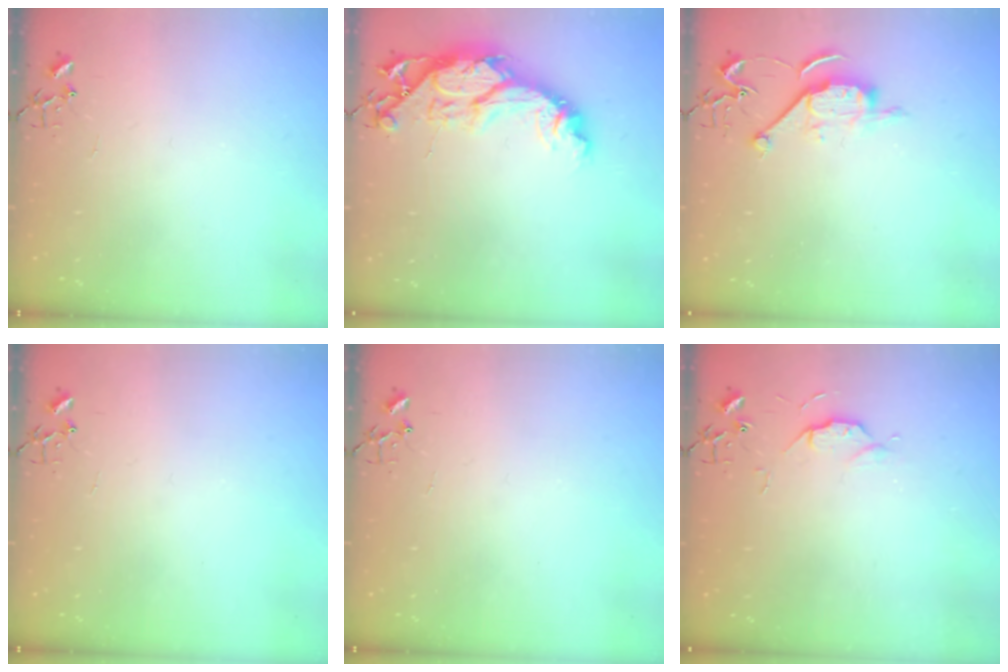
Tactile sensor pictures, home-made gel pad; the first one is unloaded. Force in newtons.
{"total": 17.1, "press": 17.1, "slide": 0.7}
{"total": 9.1, "press": 9.1, "slide": 0.5}
{"total": 0.0}
{"total": 0.0}
{"total": 5.0, "press": 4.9, "slide": 0.7}